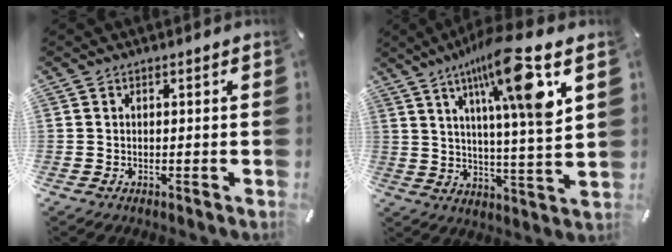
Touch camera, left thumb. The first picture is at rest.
{"total": 17.7, "force": [9.0, 3.1, 14.9], "torque": [-0.242, -0.039, 0.132]}